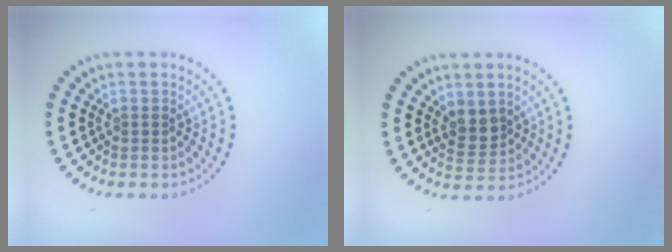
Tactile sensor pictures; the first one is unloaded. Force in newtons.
{"total": 2.2, "press": 1.9, "slide": 1.0}